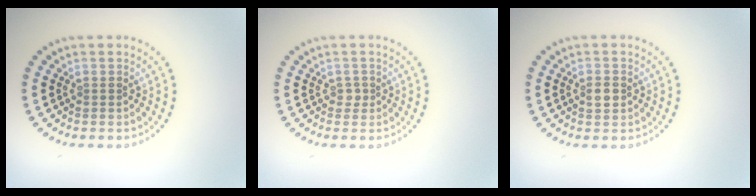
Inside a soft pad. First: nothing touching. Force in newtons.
{"total": 0.6, "press": 0.5, "slide": 0.3}
{"total": 1.5, "press": 1.4, "slide": 0.3}